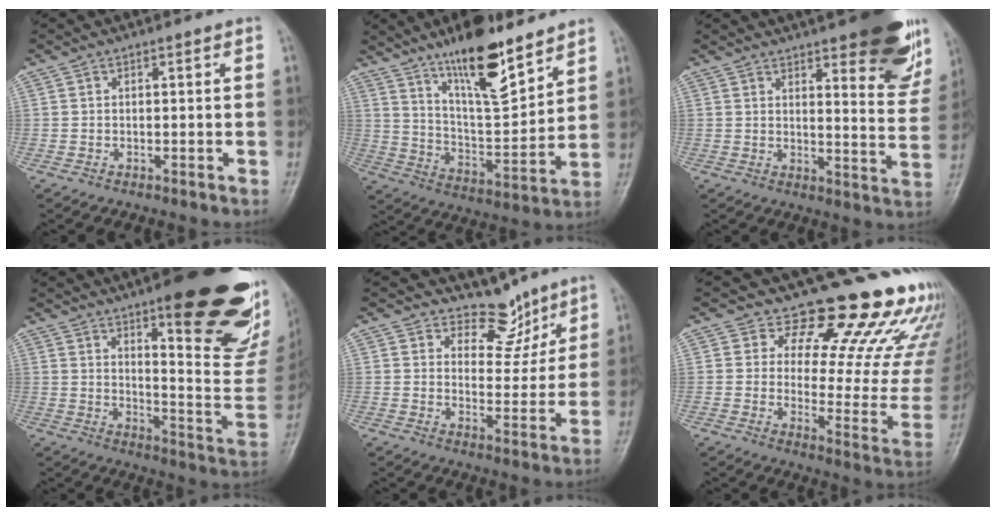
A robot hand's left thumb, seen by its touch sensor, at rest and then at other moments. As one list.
[{"total": 16.5, "force": [11.6, 4.6, 10.8], "torque": [-0.154, -0.073, 0.207]}, {"total": 19.7, "force": [12.8, 5.9, 13.8], "torque": [-0.140, -0.066, 0.154]}, {"total": 26.5, "force": [15.1, 6.8, 20.7], "torque": [-0.218, -0.080, 0.211]}, {"total": 7.2, "force": [5.9, 3.9, 1.1], "torque": [0.021, -0.046, 0.095]}, {"total": 21.4, "force": [17.2, 7.7, 10.1], "torque": [-0.078, -0.132, 0.204]}]